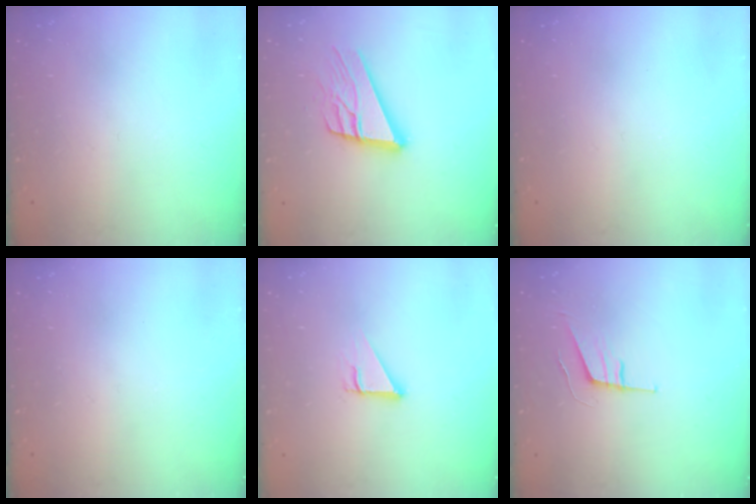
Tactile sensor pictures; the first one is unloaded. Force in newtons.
{"total": 14.1, "press": 13.9, "slide": 2.4}
{"total": 0.0}
{"total": 0.0}
{"total": 2.5, "press": 2.5, "slide": 0.2}
{"total": 6.4, "press": 5.9, "slide": 2.5}